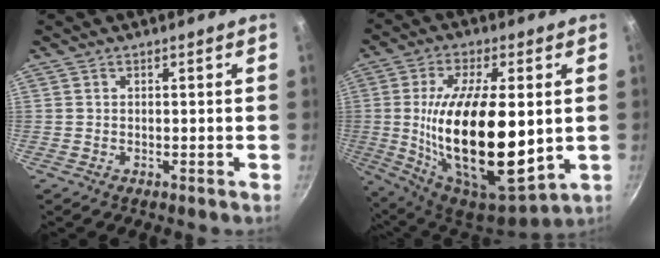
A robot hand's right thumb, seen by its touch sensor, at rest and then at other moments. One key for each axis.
{"total": 25.8, "fx": 0.1, "fy": 11.0, "fz": 23.3, "tx": -0.408, "ty": -0.016, "tz": 0.012}